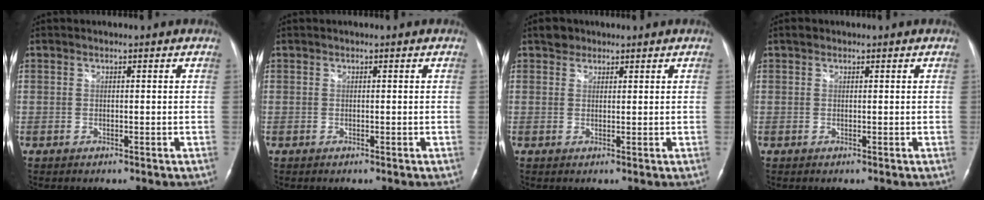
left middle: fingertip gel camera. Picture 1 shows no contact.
{"total": 0.0}
{"total": 2.0, "force": [1.4, 1.3, 0.2], "torque": [0.000, 0.005, 0.022]}
{"total": 0.7, "force": [0.5, 0.4, 0.2], "torque": [-0.004, 0.009, 0.008]}